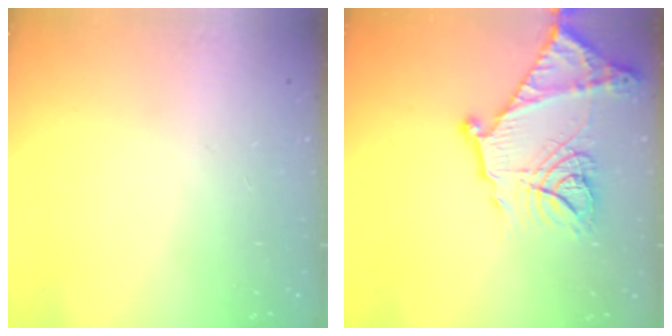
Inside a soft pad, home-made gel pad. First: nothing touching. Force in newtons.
{"total": 20.7, "press": 20.6, "slide": 2.0}